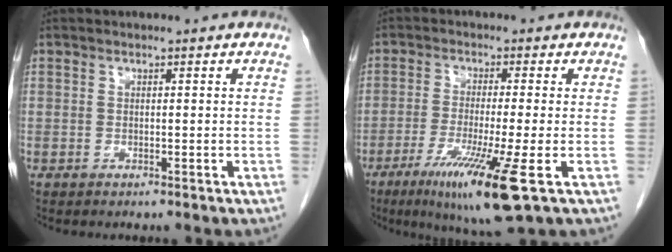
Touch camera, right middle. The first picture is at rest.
{"total": 11.2, "force": [-5.3, -0.7, 9.9], "torque": [-0.182, -0.041, -0.087]}